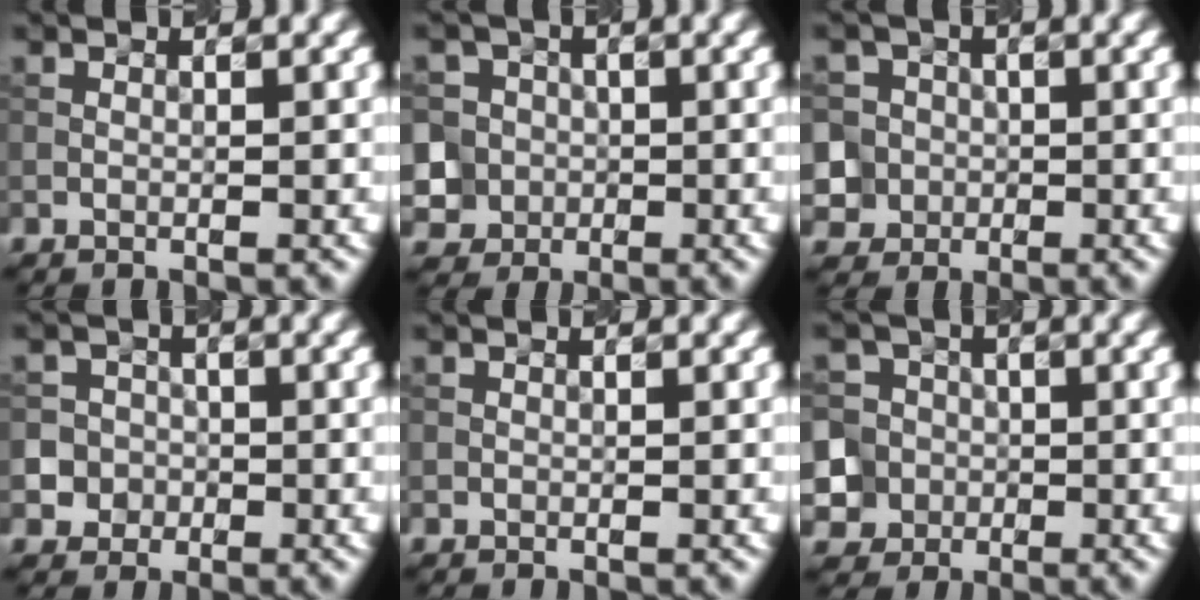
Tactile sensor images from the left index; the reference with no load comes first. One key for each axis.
{"total": 8.4, "fx": -0.8, "fy": 7.9, "fz": 2.8, "tx": -0.070, "ty": 0.020, "tz": -0.043}
{"total": 7.7, "fx": -0.7, "fy": 7.3, "fz": 2.4, "tx": -0.061, "ty": 0.023, "tz": -0.039}
{"total": 4.7, "fx": -1.5, "fy": 4.4, "fz": 0.7, "tx": 0.003, "ty": 0.019, "tz": -0.043}
{"total": 0.0}
{"total": 9.4, "fx": -1.6, "fy": 8.7, "fz": 2.9, "tx": -0.083, "ty": 0.023, "tz": -0.058}